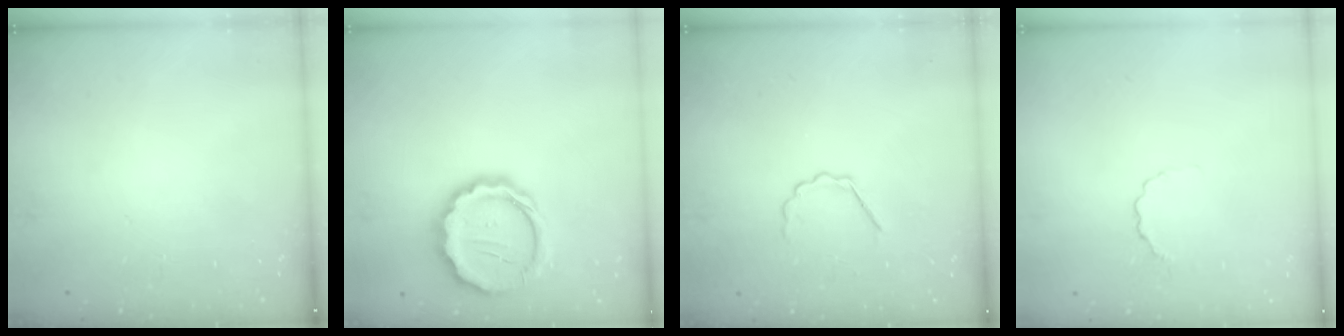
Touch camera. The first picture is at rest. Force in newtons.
{"total": 15.6, "press": 15.2, "slide": 3.5}
{"total": 3.3, "press": 3.3, "slide": 0.5}
{"total": 3.1, "press": 2.9, "slide": 1.0}